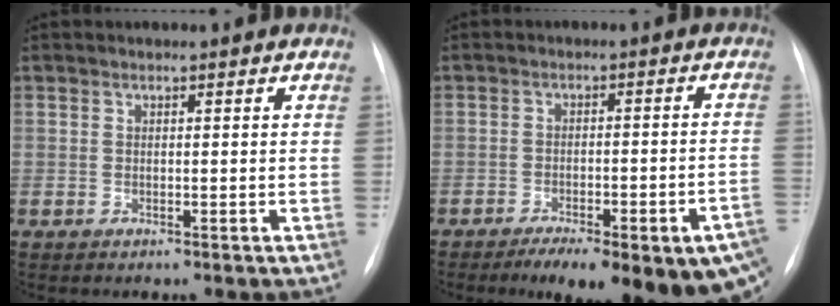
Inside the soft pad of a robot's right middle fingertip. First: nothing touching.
{"total": 19.8, "force": [-12.6, 4.8, 14.5], "torque": [-0.142, 0.006, -0.161]}